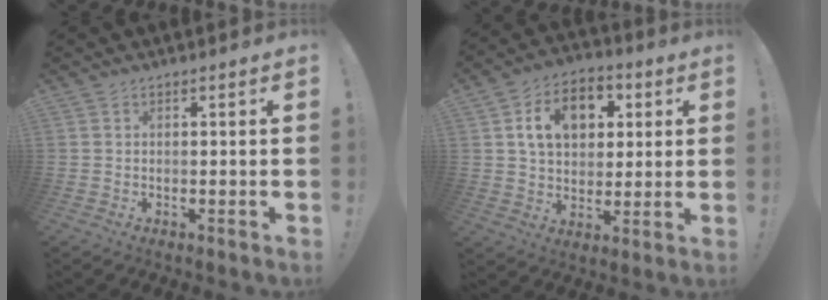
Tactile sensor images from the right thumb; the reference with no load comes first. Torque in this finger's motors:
{"motor_torque": [0.51, 0.61, 0.31, -0.04, 0.18]}